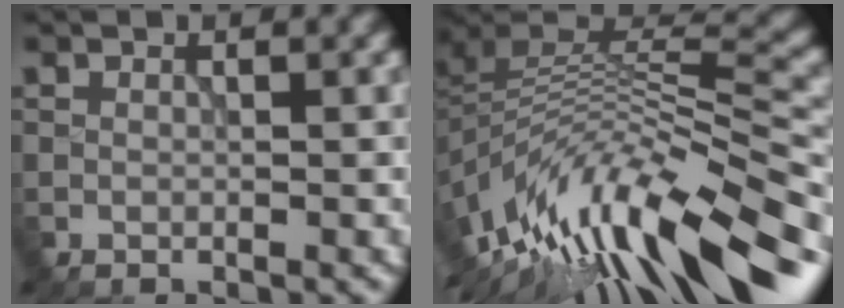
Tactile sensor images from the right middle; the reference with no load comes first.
{"total": 13.8, "force": [-7.1, 5.6, 10.4], "torque": [-0.202, 0.007, -0.114]}